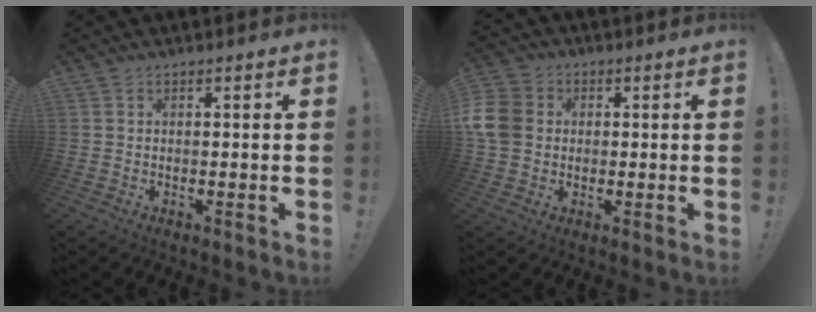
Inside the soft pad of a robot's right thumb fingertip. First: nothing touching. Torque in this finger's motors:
{"motor_torque": [1.11, 1.53, 0.54, -0.55, 0.11]}